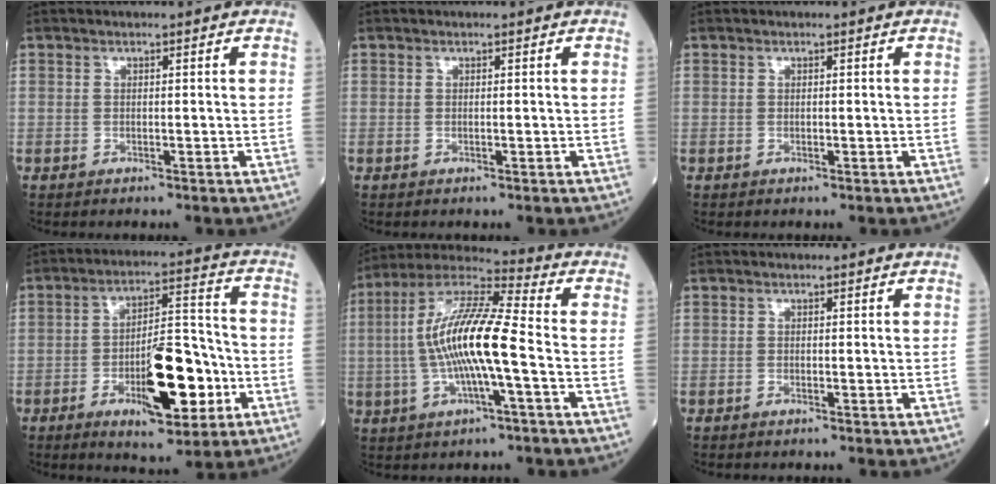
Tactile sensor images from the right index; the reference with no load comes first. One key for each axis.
{"total": 0.0}
{"total": 0.0}
{"total": 13.2, "fx": -4.6, "fy": 4.0, "fz": 11.7, "tx": -0.189, "ty": 0.007, "tz": -0.065}
{"total": 14.0, "fx": -1.6, "fy": 1.6, "fz": 13.8, "tx": -0.275, "ty": 0.013, "tz": -0.033}
{"total": 0.0}